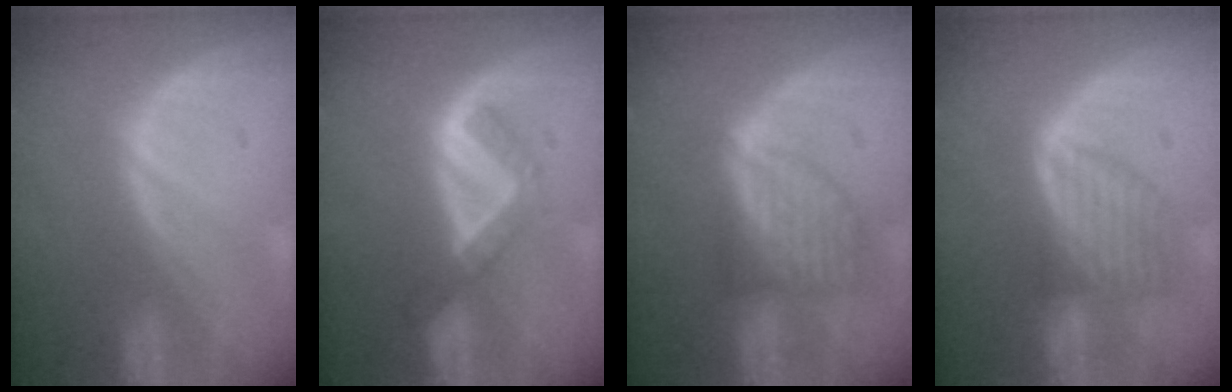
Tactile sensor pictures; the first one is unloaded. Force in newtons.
{"total": 5.1, "press": 4.4, "slide": 2.6}
{"total": 7.0, "press": 6.6, "slide": 2.4}
{"total": 7.3, "press": 6.5, "slide": 3.3}